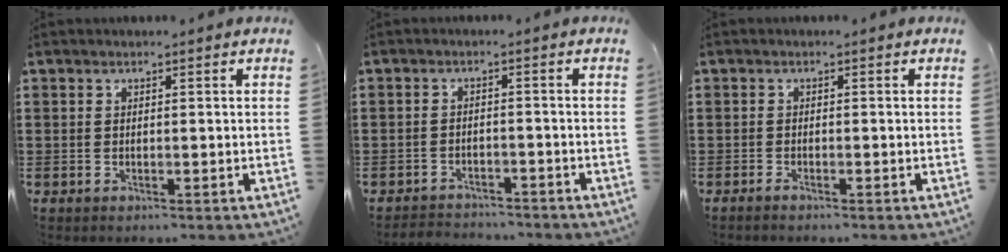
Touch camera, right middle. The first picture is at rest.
{"total": 2.7, "force": [-2.6, 0.4, -0.2], "torque": [-0.006, -0.003, -0.058]}
{"total": 0.7, "force": [-0.6, 0.0, 0.4], "torque": [-0.008, -0.003, -0.011]}